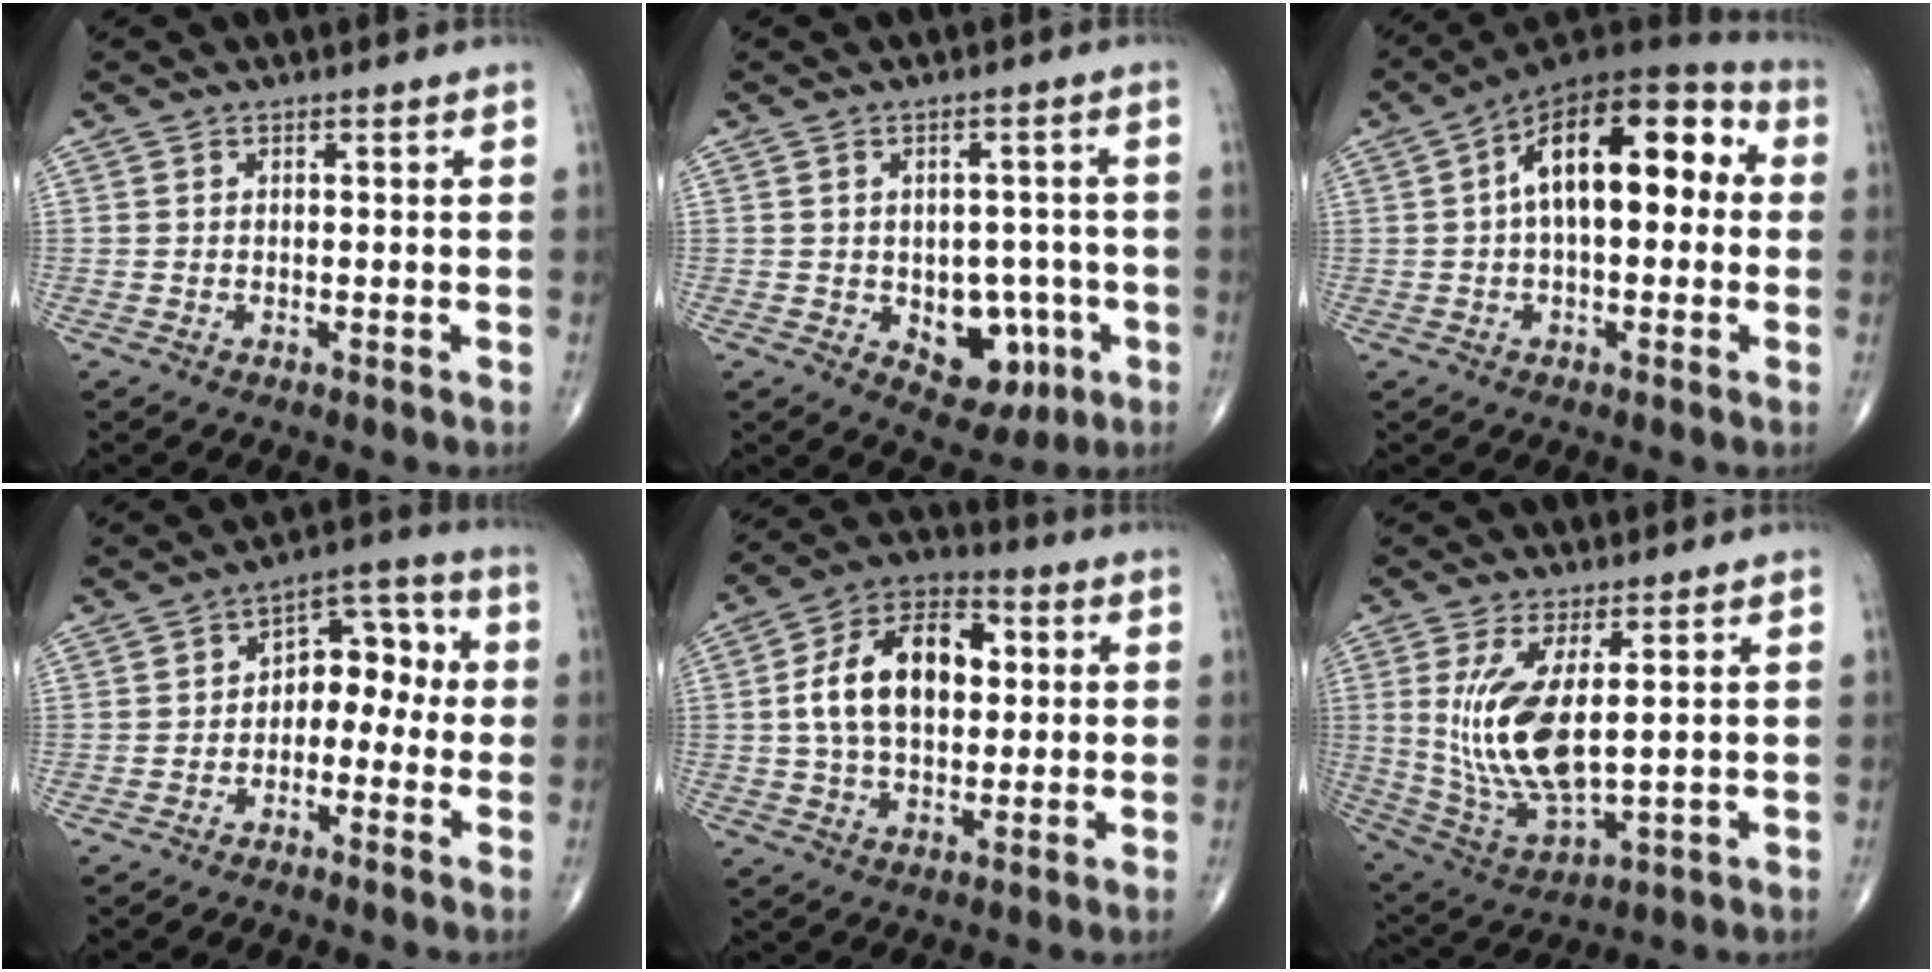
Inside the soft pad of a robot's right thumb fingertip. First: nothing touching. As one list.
[{"total": 9.8, "force": [-2.7, 6.8, 6.6], "torque": [-0.039, 0.015, -0.022]}, {"total": 18.2, "force": [2.9, 9.0, 15.5], "torque": [-0.218, 0.041, 0.032]}, {"total": 8.6, "force": [-1.2, 5.8, 6.3], "torque": [-0.052, 0.047, -0.035]}, {"total": 15.9, "force": [2.1, 9.8, 12.4], "torque": [-0.194, 0.020, 0.028]}, {"total": 13.4, "force": [2.3, 4.9, 12.2], "torque": [-0.256, -0.028, 0.064]}]